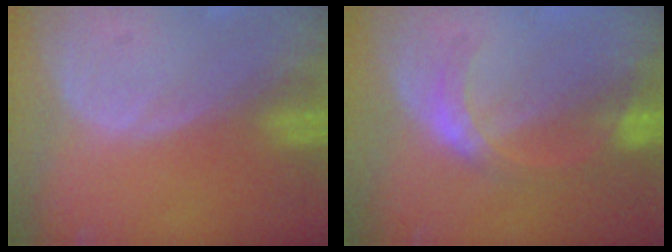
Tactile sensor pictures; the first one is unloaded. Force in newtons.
{"total": 5.2, "press": 4.8, "slide": 1.9}